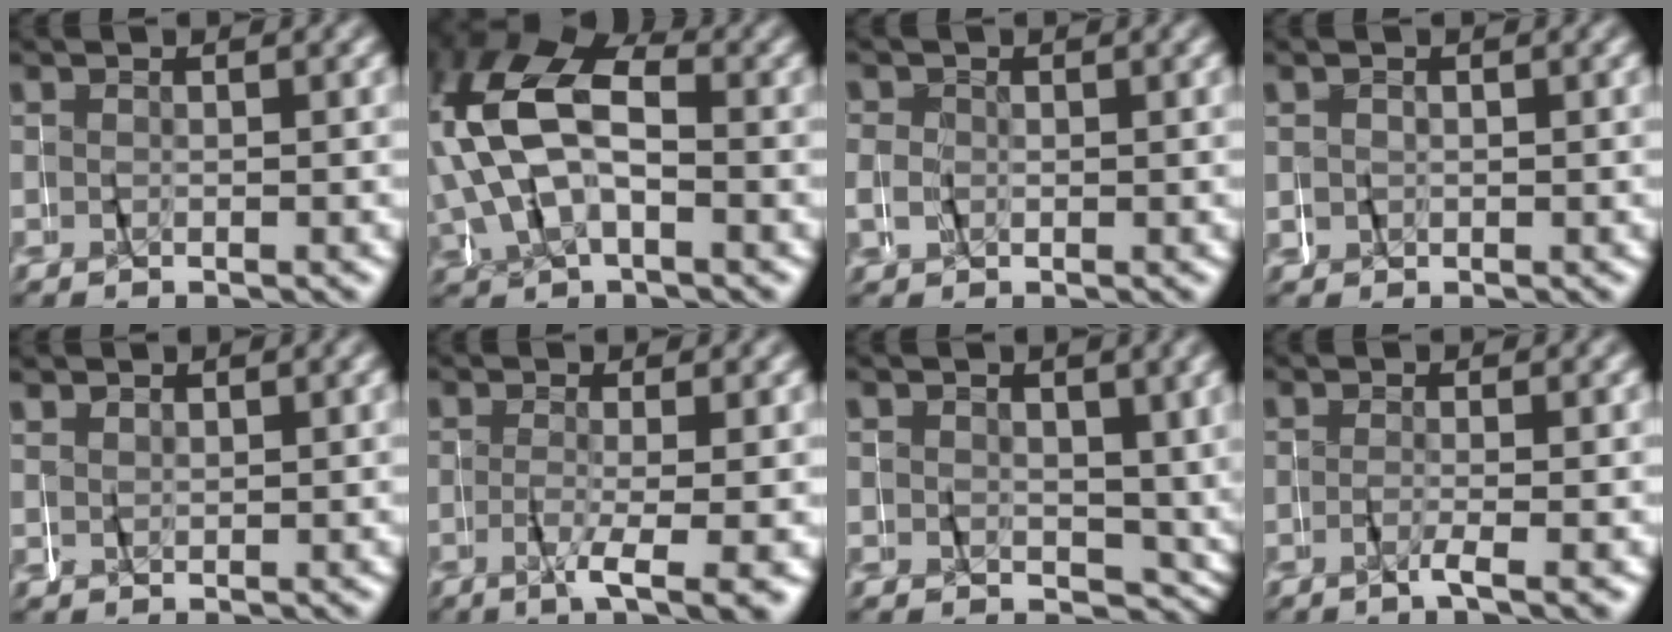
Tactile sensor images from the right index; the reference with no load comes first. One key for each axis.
{"total": 9.9, "fx": 1.6, "fy": 6.9, "fz": 7.0, "tx": -0.153, "ty": 0.002, "tz": 0.017}
{"total": 2.0, "fx": 0.3, "fy": 1.9, "fz": 0.4, "tx": -0.013, "ty": 0.002, "tz": 0.003}
{"total": 1.1, "fx": 0.2, "fy": 1.1, "fz": 0.0, "tx": -0.004, "ty": -0.004, "tz": 0.006}
{"total": 1.2, "fx": 1.1, "fy": 0.2, "fz": -0.3, "tx": 0.002, "ty": 0.000, "tz": 0.022}
{"total": 3.8, "fx": -1.9, "fy": 0.2, "fz": 3.3, "tx": -0.051, "ty": -0.017, "tz": -0.025}
{"total": 3.4, "fx": 0.0, "fy": 2.5, "fz": 2.2, "tx": -0.029, "ty": -0.009, "tz": 0.006}
{"total": 1.7, "fx": -1.1, "fy": -0.5, "fz": 1.1, "tx": -0.031, "ty": -0.006, "tz": -0.017}